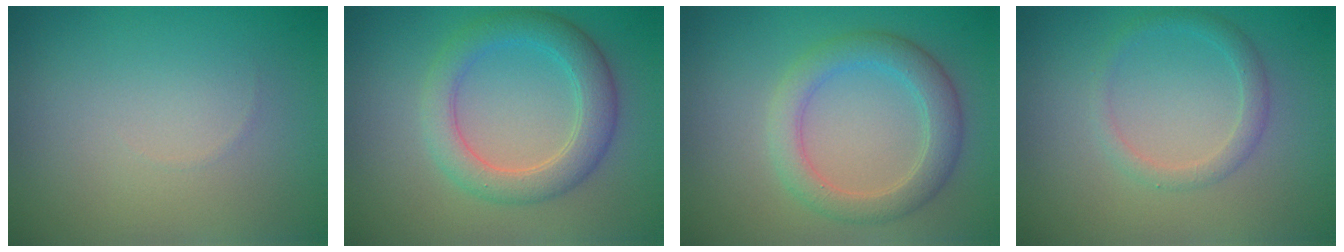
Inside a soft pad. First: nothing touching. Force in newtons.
{"total": 4.1, "press": 4.1, "slide": 0.3}
{"total": 3.7, "press": 3.7, "slide": 0.1}
{"total": 1.7, "press": 1.7, "slide": 0.0}